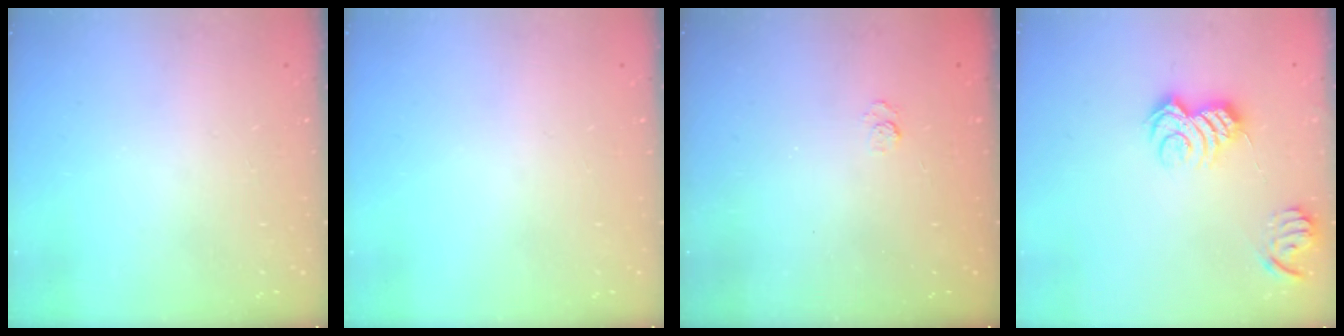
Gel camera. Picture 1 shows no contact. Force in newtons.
{"total": 0.0}
{"total": 2.1, "press": 1.6, "slide": 1.3}
{"total": 9.4, "press": 9.4, "slide": 0.4}